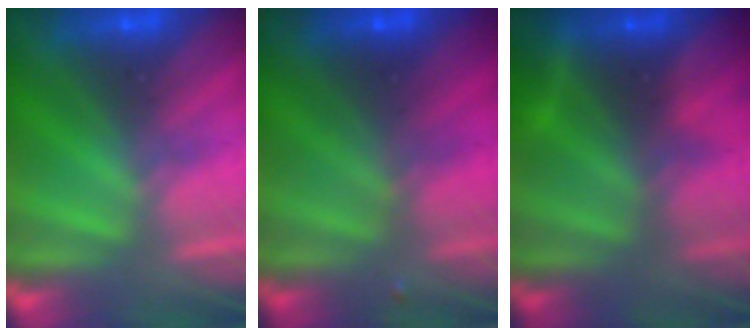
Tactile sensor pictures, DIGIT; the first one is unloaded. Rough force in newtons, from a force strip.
{"total": 1.9}
{"total": 7.6}